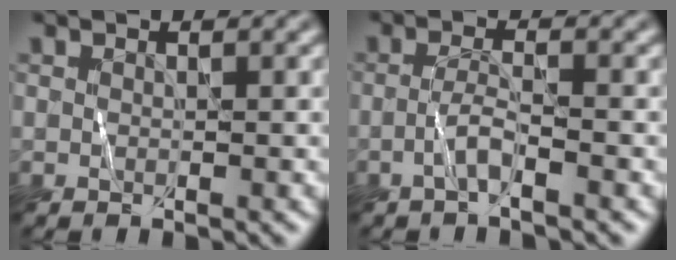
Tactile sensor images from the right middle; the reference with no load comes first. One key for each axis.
{"total": 2.0, "fx": -1.0, "fy": 0.2, "fz": 1.7, "tx": -0.032, "ty": 0.007, "tz": -0.025}